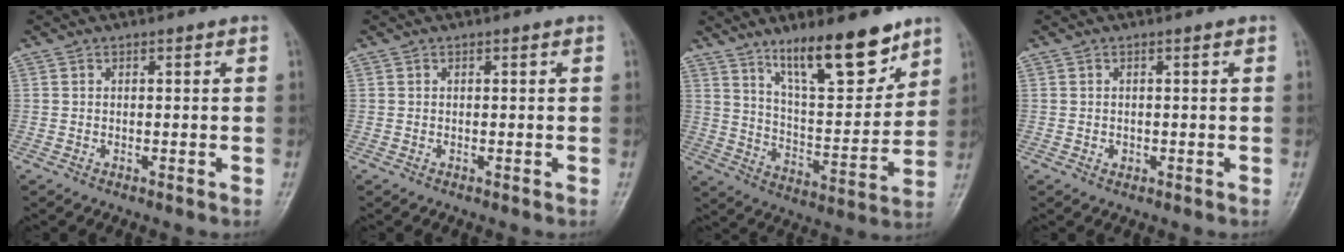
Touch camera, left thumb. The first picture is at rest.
{"total": 0.0}
{"total": 16.8, "force": [11.5, 5.1, 11.2], "torque": [-0.140, -0.076, 0.199]}
{"total": 1.1, "force": [-0.2, 0.9, 0.5], "torque": [0.001, 0.001, -0.002]}